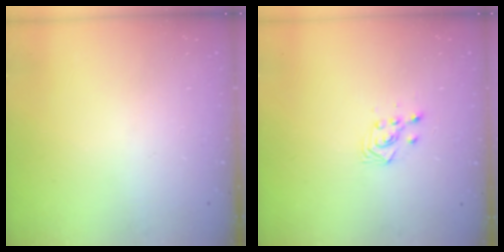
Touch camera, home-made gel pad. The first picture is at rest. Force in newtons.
{"total": 3.1, "press": 2.9, "slide": 0.9}